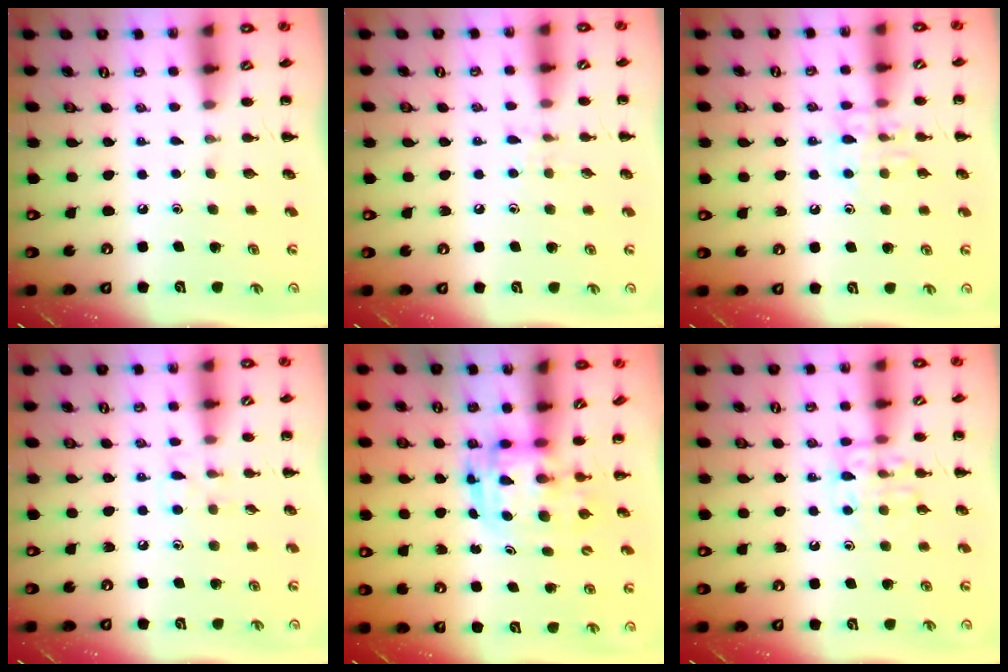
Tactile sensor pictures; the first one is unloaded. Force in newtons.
{"total": 5.1, "press": 4.8, "slide": 1.5}
{"total": 9.4, "press": 9.4, "slide": 0.8}
{"total": 5.2, "press": 4.9, "slide": 1.8}
{"total": 3.3, "press": 3.2, "slide": 0.7}
{"total": 10.7, "press": 10.6, "slide": 0.8}